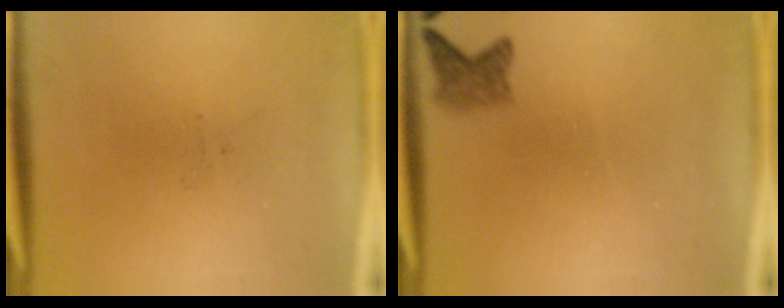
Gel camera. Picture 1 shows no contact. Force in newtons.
{"total": 2.1}